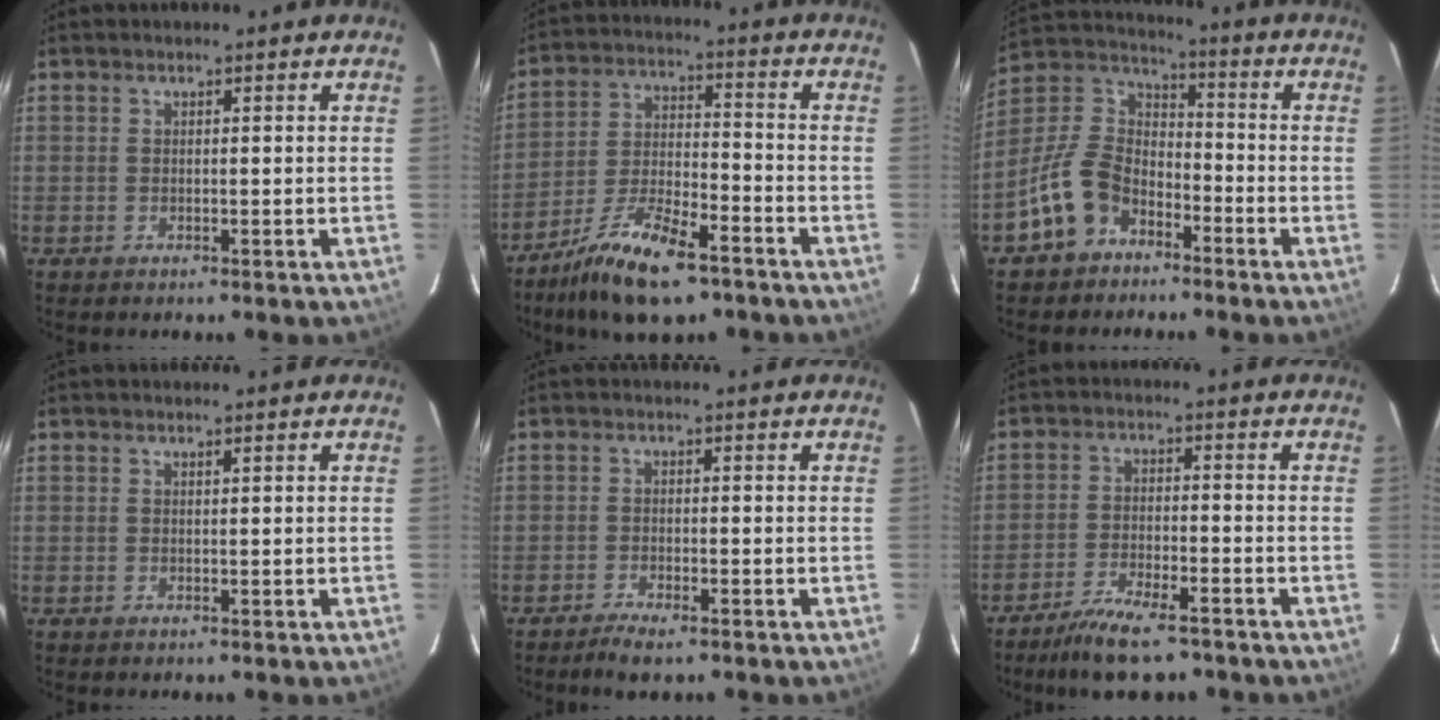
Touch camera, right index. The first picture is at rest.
{"total": 14.2, "force": [-10.1, 4.6, 8.9], "torque": [-0.186, -0.015, -0.185]}
{"total": 12.1, "force": [-7.1, 8.2, 5.4], "torque": [-0.128, 0.032, -0.129]}
{"total": 0.0}
{"total": 3.2, "force": [-2.5, 0.7, 1.8], "torque": [-0.051, -0.005, -0.050]}
{"total": 9.6, "force": [-7.7, 2.5, 5.1], "torque": [-0.117, -0.015, -0.134]}